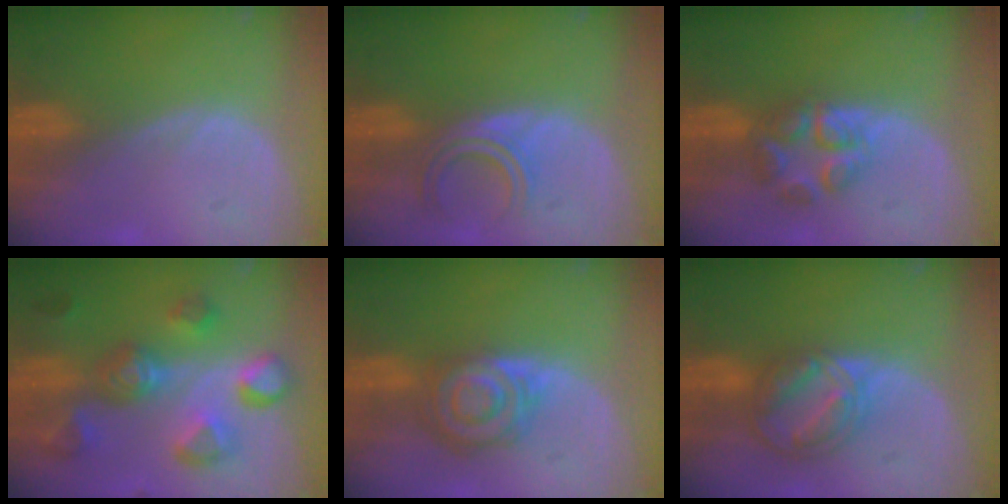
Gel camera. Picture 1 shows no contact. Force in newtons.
{"total": 4.4, "press": 4.1, "slide": 1.6}
{"total": 5.6, "press": 5.6, "slide": 0.4}
{"total": 9.5, "press": 9.4, "slide": 1.2}
{"total": 8.1, "press": 7.1, "slide": 3.8}
{"total": 8.3, "press": 7.0, "slide": 4.4}